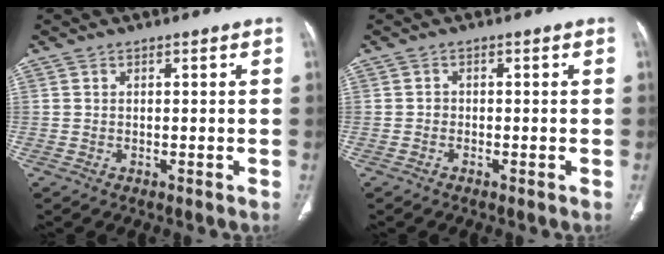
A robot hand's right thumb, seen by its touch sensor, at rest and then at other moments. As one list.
[{"total": 0.7, "force": [-0.4, 0.5, 0.1], "torque": [0.004, 0.004, -0.016]}]